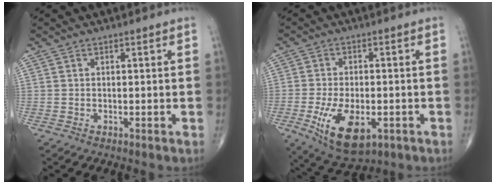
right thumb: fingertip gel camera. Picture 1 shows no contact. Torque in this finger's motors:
{"motor_torque": [-0.04, 0.21, 1.03, -0.32, 0.30]}